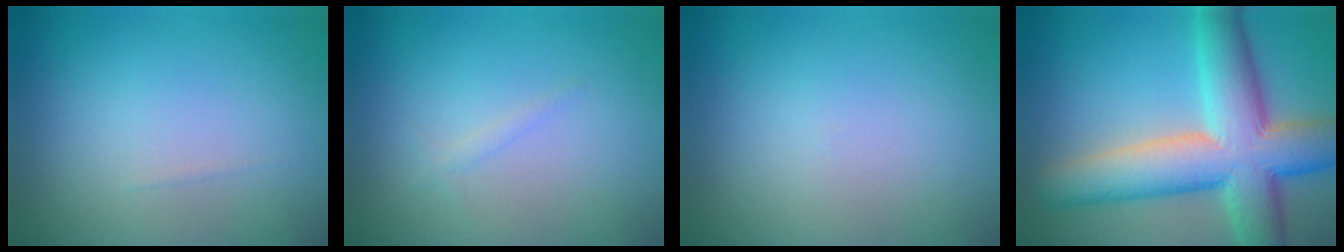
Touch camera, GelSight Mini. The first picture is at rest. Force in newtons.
{"total": 0.7, "press": 0.7, "slide": 0.1}
{"total": 0.0}
{"total": 11.8, "press": 11.8, "slide": 0.9}